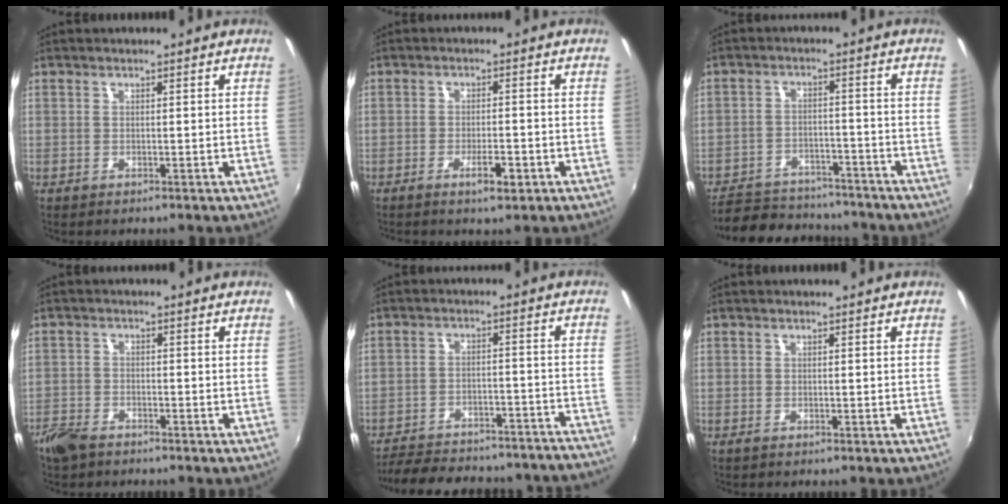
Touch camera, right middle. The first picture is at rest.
{"total": 3.6, "force": [-1.8, 0.8, 3.0], "torque": [-0.059, -0.003, -0.027]}
{"total": 16.2, "force": [-13.9, 6.3, 5.5], "torque": [-0.134, 0.013, -0.192]}
{"total": 5.6, "force": [-4.3, 2.8, 2.2], "torque": [-0.066, -0.005, -0.085]}
{"total": 28.0, "force": [-25.3, 6.7, 10.1], "torque": [-0.188, 0.009, -0.312]}
{"total": 0.0}